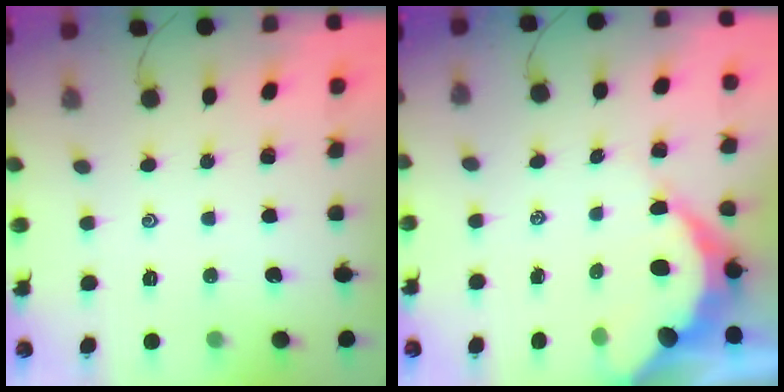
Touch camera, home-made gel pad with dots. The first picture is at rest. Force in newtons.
{"total": 9.5, "press": 9.4, "slide": 1.0}